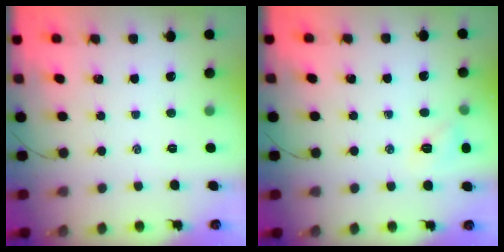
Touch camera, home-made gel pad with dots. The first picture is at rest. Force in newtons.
{"total": 6.9, "press": 6.7, "slide": 1.4}